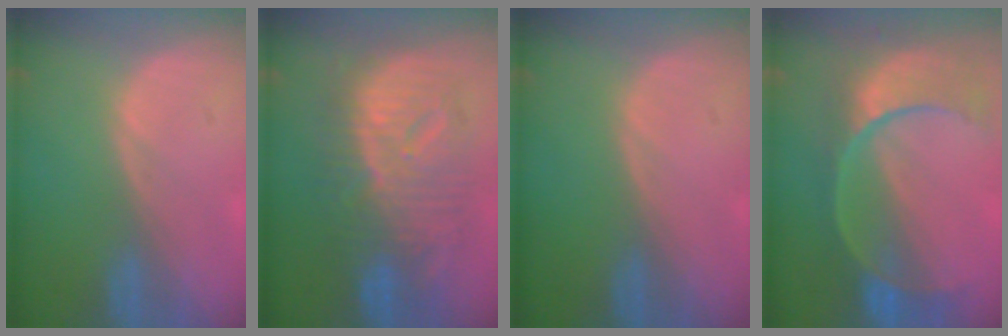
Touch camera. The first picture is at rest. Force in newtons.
{"total": 12.5, "press": 12.5, "slide": 1.1}
{"total": 0.0}
{"total": 10.7, "press": 9.2, "slide": 5.5}